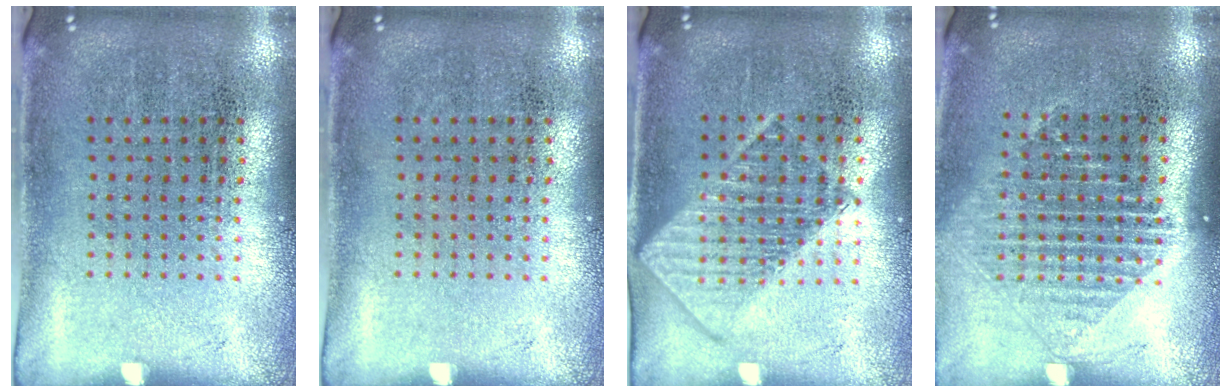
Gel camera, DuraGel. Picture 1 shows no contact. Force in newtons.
{"total": 0.0}
{"total": 1.4, "press": 1.4, "slide": 0.2}
{"total": 1.2, "press": 1.1, "slide": 0.6}